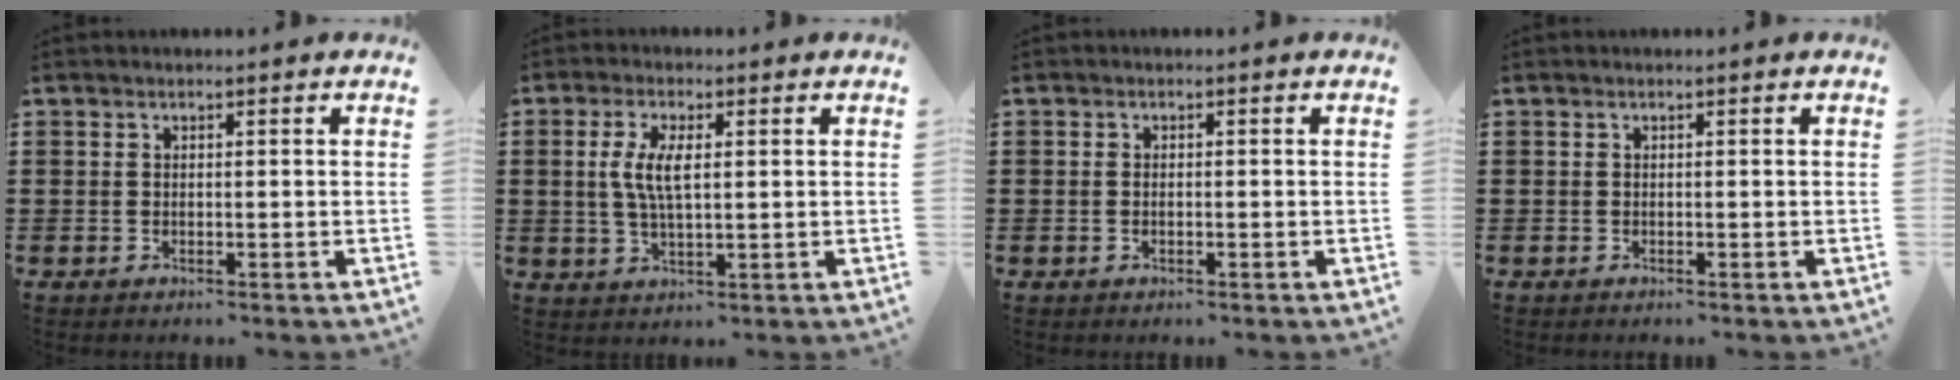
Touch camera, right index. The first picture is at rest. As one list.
[{"total": 5.4, "force": [0.9, 1.9, 4.9], "torque": [-0.107, 0.004, 0.011]}, {"total": 0.7, "force": [-0.1, 0.3, 0.6], "torque": [-0.015, -0.002, -0.002]}, {"total": 0.0}]